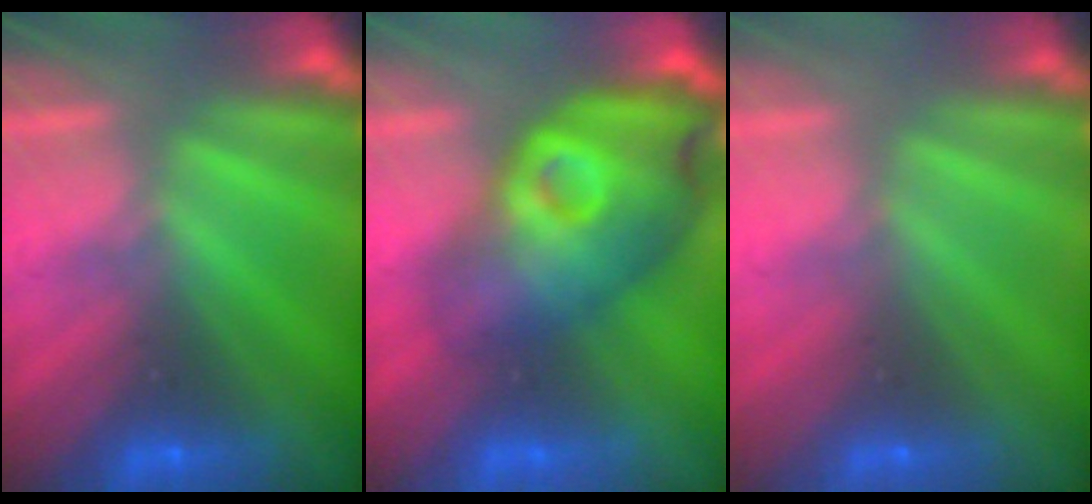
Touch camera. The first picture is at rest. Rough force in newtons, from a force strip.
{"total": 3.9}
{"total": 2.8}